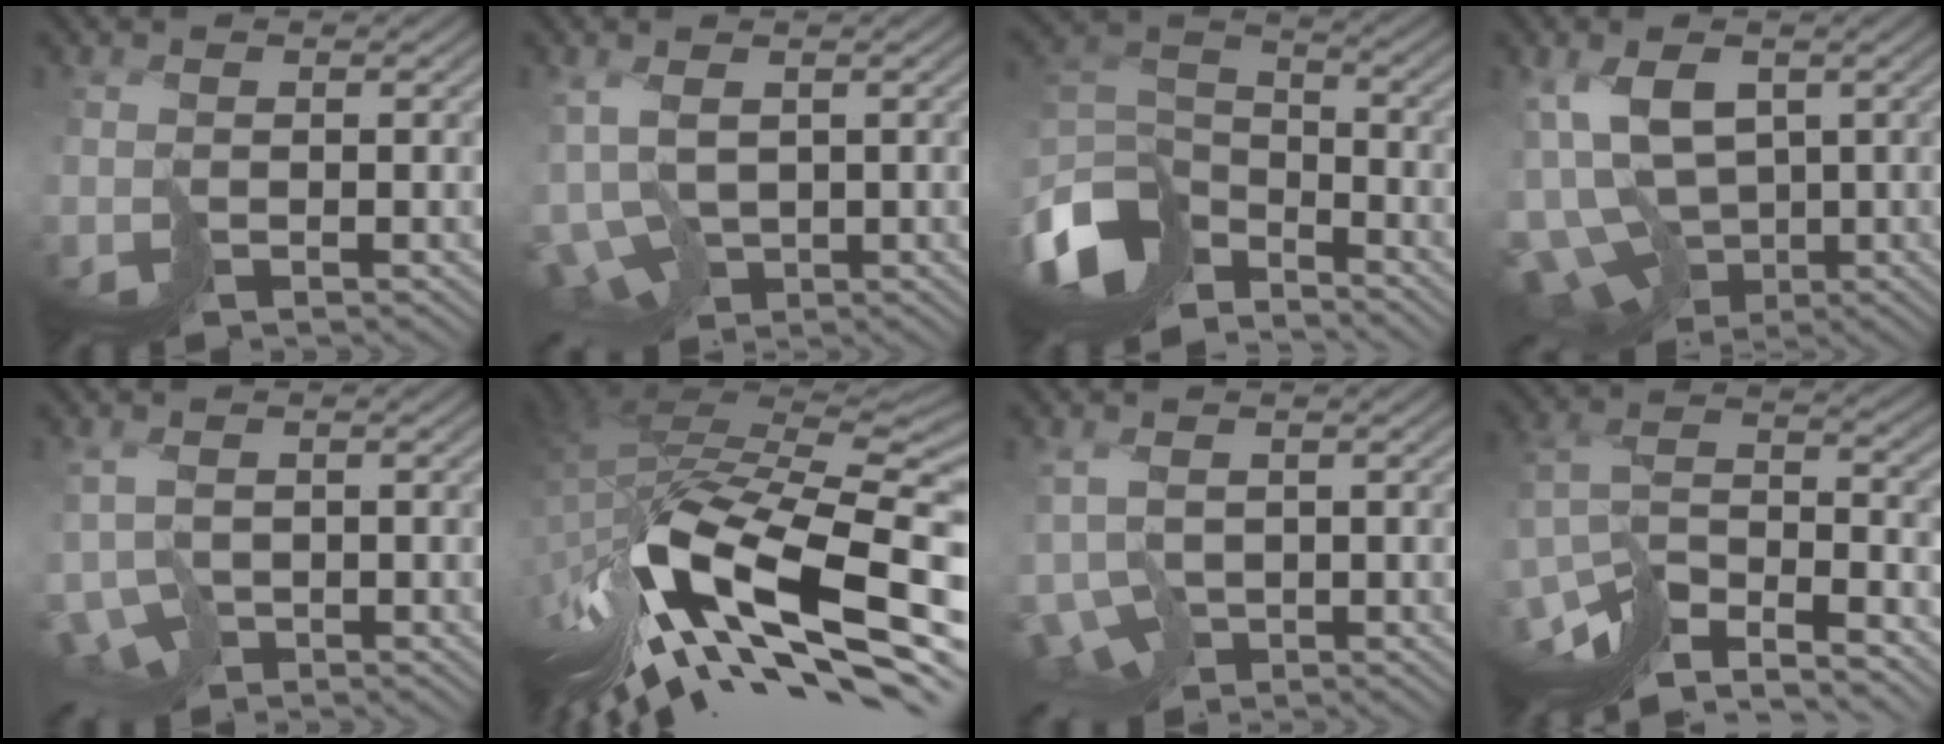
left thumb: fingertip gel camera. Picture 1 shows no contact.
{"total": 7.0, "force": [-1.3, 4.2, 5.5], "torque": [-0.134, -0.020, -0.013]}
{"total": 12.1, "force": [-8.7, 5.9, 6.0], "torque": [-0.157, -0.006, -0.176]}
{"total": 12.4, "force": [-2.6, 7.4, 9.6], "torque": [-0.194, -0.025, -0.033]}
{"total": 4.3, "force": [-1.5, 2.7, 2.9], "torque": [-0.063, -0.010, -0.023]}
{"total": 16.7, "force": [-7.5, 6.1, 13.6], "torque": [-0.279, 0.009, -0.134]}
{"total": 5.2, "force": [-1.3, 3.3, 3.7], "torque": [-0.089, -0.013, -0.017]}
{"total": 11.8, "force": [-9.4, 2.7, 6.5], "torque": [-0.129, 0.001, -0.167]}